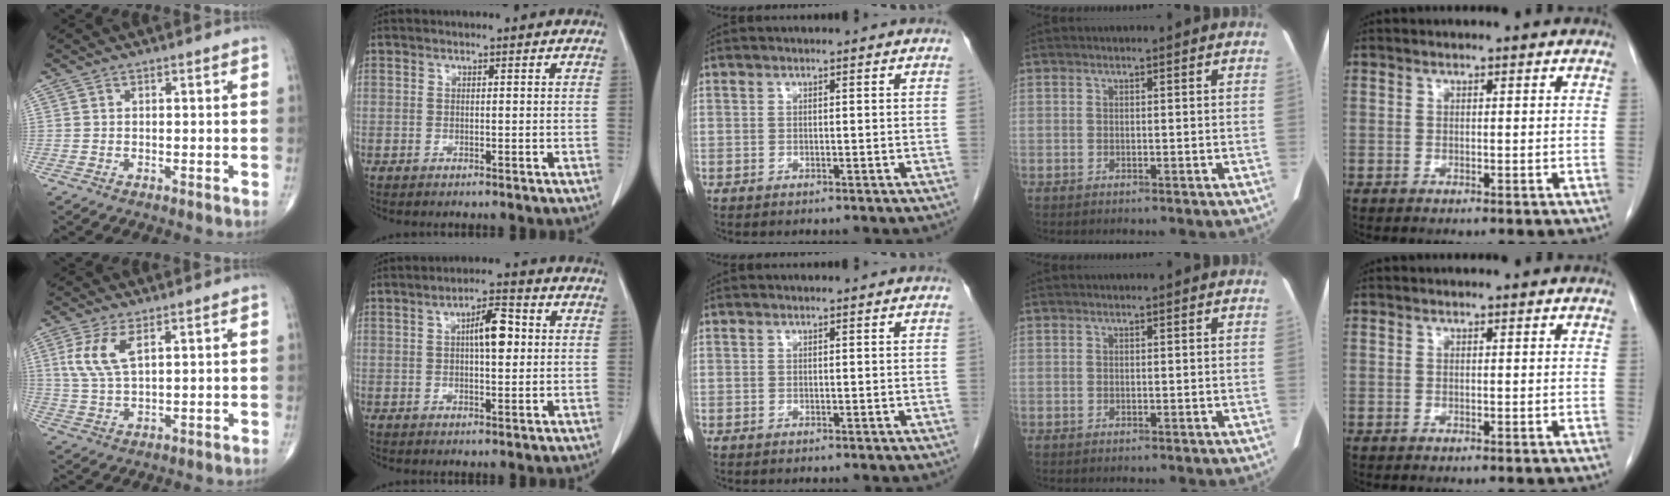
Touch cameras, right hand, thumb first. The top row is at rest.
{"thumb": {"total": 6.9, "force": [2.7, 2.7, 5.8], "torque": [-0.133, -0.003, 0.063]}, "index": {"total": 5.9, "force": [1.0, 1.8, 5.5], "torque": [-0.091, 0.012, 0.015]}}